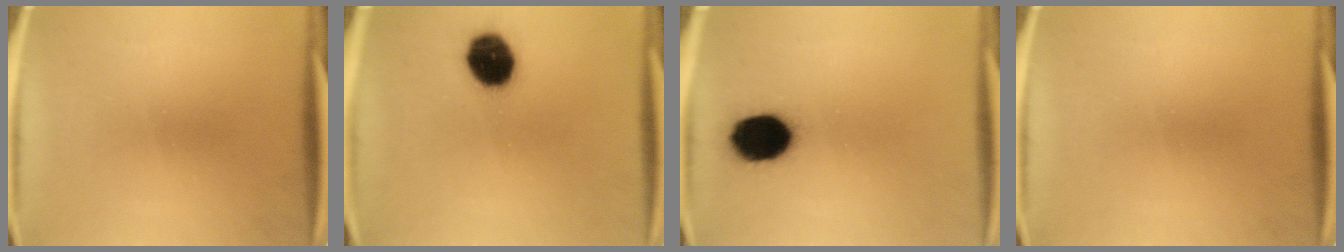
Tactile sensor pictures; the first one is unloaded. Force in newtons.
{"total": 11.9}
{"total": 12.7}
{"total": 0.0}